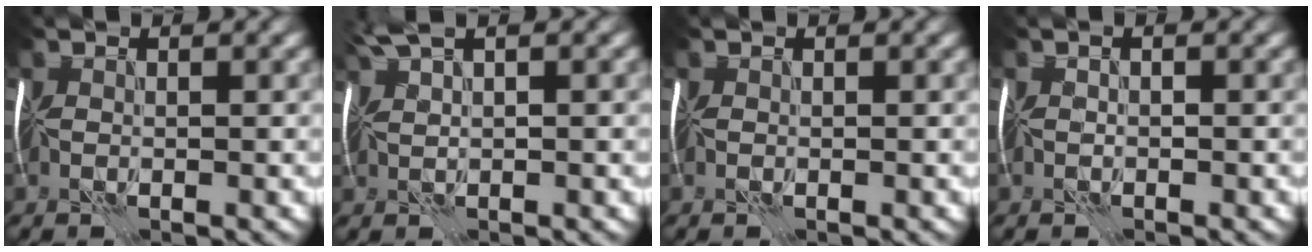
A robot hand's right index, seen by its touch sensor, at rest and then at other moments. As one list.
[{"total": 4.0, "force": [2.3, 1.1, 3.2], "torque": [-0.069, 0.018, 0.038]}, {"total": 0.0}, {"total": 1.2, "force": [-0.1, 0.8, 0.8], "torque": [0.004, 0.013, -0.010]}]